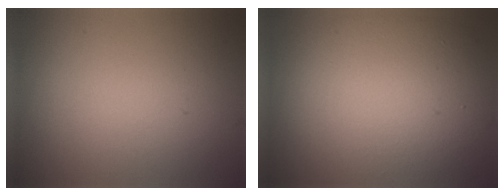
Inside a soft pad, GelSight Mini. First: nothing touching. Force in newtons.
{"total": 12.7, "press": 12.6, "slide": 0.8}